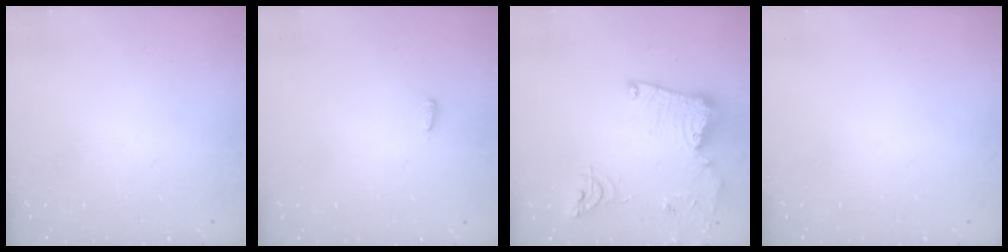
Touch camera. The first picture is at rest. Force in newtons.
{"total": 2.7, "press": 2.6, "slide": 0.9}
{"total": 15.7, "press": 15.6, "slide": 1.7}
{"total": 0.0}